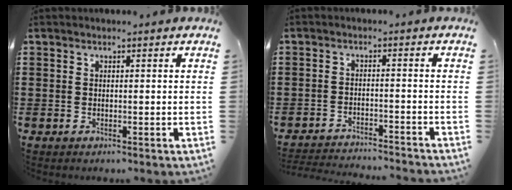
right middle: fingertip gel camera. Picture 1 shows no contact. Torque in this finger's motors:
{"motor_torque": [0.21, -0.22, 0.08, 0.06]}